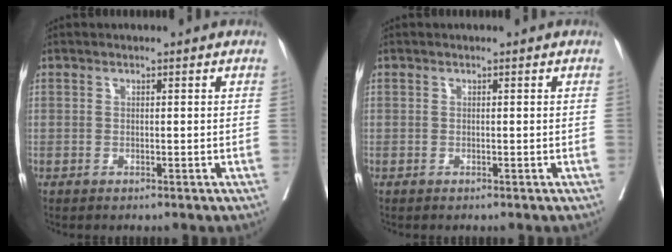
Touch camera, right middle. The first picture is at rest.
{"total": 0.0}